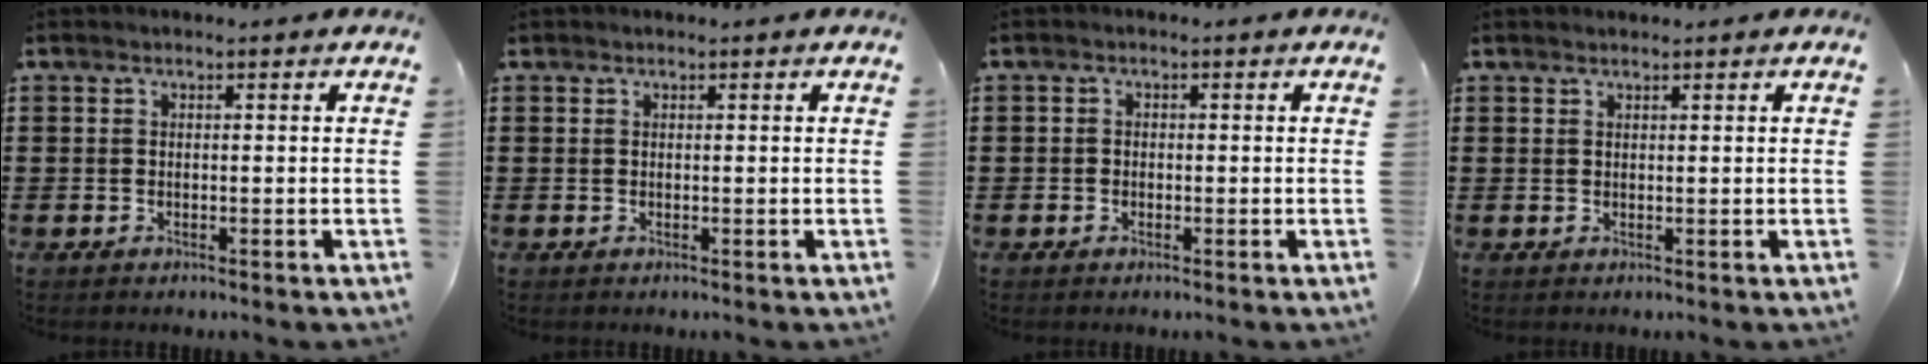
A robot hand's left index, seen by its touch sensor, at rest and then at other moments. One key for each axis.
{"total": 0.0}
{"total": 0.9, "fx": -0.3, "fy": 0.8, "fz": 0.2, "tx": -0.006, "ty": 0.002, "tz": -0.007}
{"total": 0.7, "fx": 0.6, "fy": 0.0, "fz": 0.2, "tx": -0.004, "ty": -0.001, "tz": 0.013}